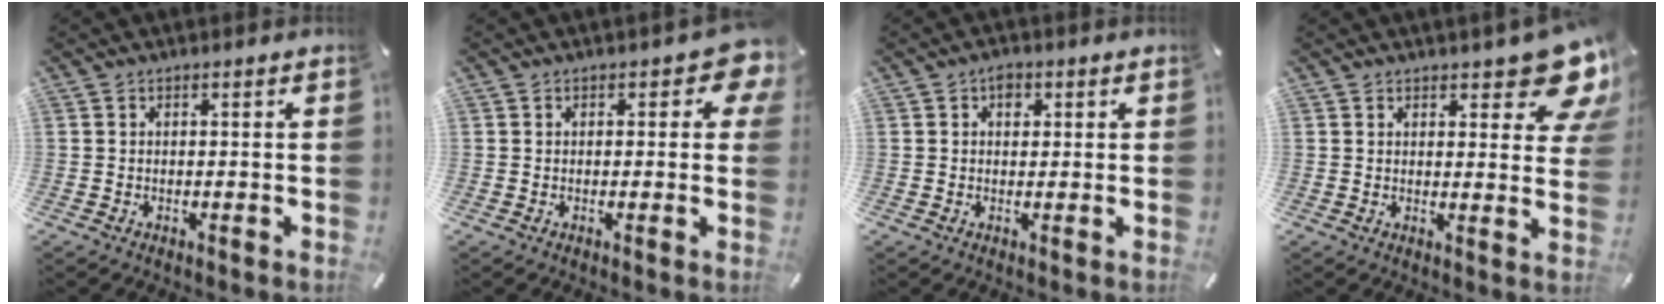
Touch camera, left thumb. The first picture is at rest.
{"total": 5.2, "force": [1.6, 2.8, 4.1], "torque": [-0.042, -0.003, 0.020]}
{"total": 2.2, "force": [0.7, 1.7, 1.3], "torque": [-0.011, 0.001, 0.007]}
{"total": 11.0, "force": [7.3, 4.3, 7.0], "torque": [-0.069, -0.056, 0.124]}